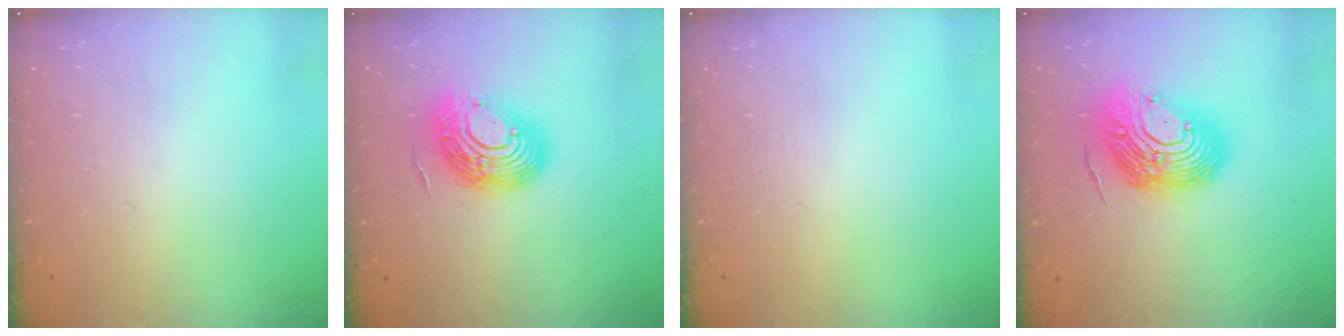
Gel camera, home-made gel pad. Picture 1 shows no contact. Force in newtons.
{"total": 16.2, "press": 16.1, "slide": 1.8}
{"total": 0.0}
{"total": 19.5, "press": 19.3, "slide": 3.1}